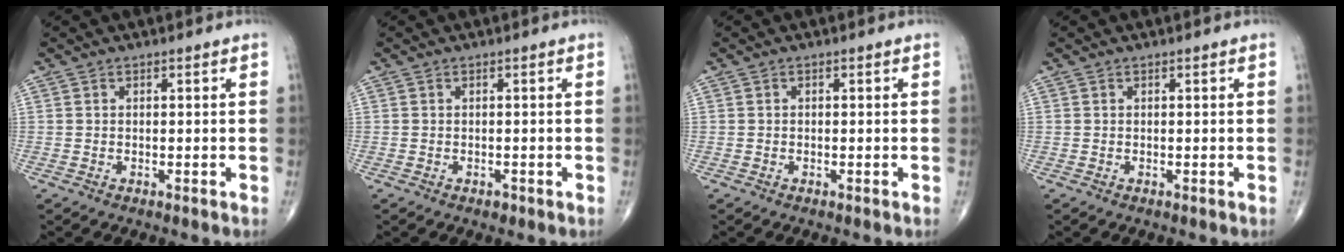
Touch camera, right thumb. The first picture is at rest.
{"total": 0.8, "force": [-0.5, 0.5, 0.4], "torque": [-0.004, 0.000, -0.006]}
{"total": 0.0}
{"total": 0.0}